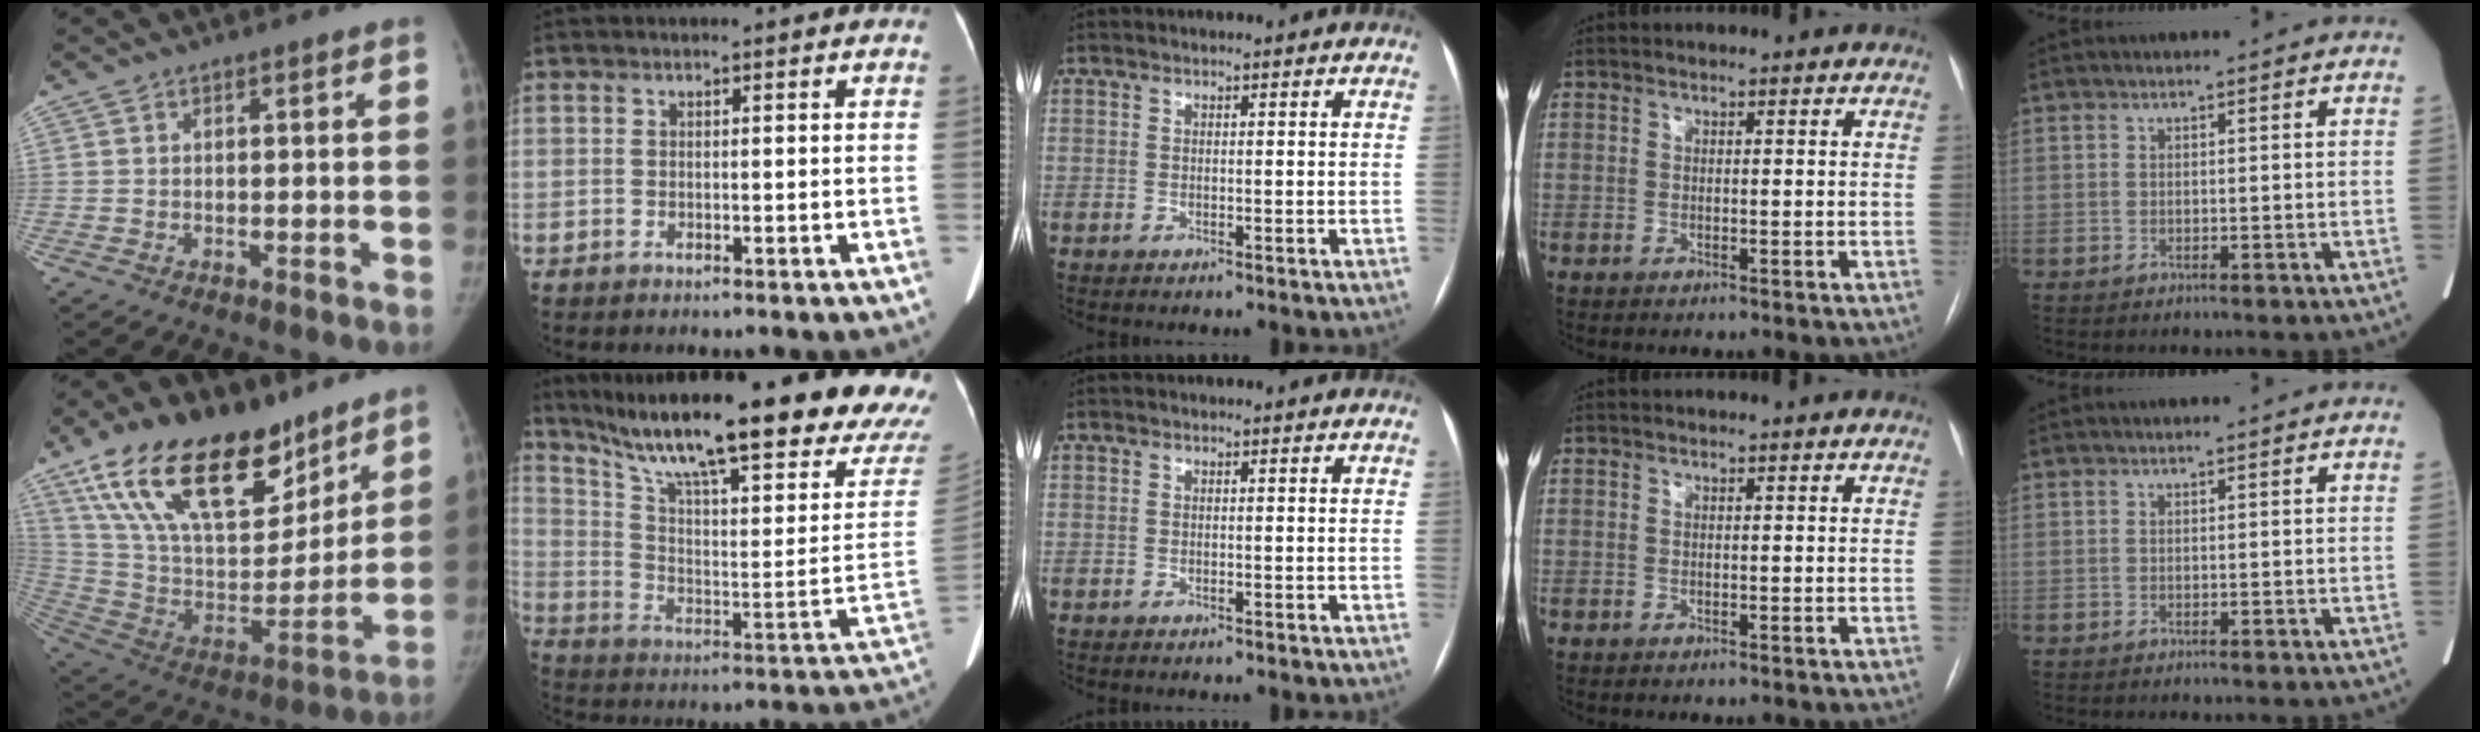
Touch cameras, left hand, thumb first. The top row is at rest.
{"thumb": {"total": 30.3, "force": [19.0, 14.8, 18.3], "torque": [-0.284, -0.037, 0.328]}, "index": {"total": 30.6, "force": [23.7, 2.4, 19.2], "torque": [-0.322, -0.059, 0.330]}}